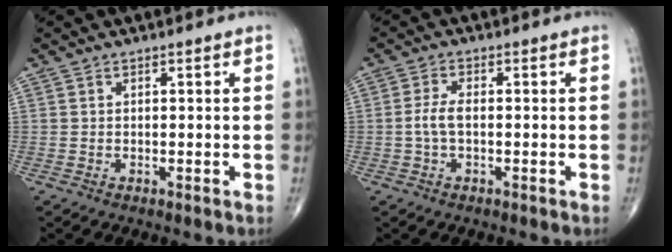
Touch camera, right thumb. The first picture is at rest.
{"total": 3.3, "force": [-0.5, 1.5, 2.9], "torque": [-0.068, 0.008, -0.013]}